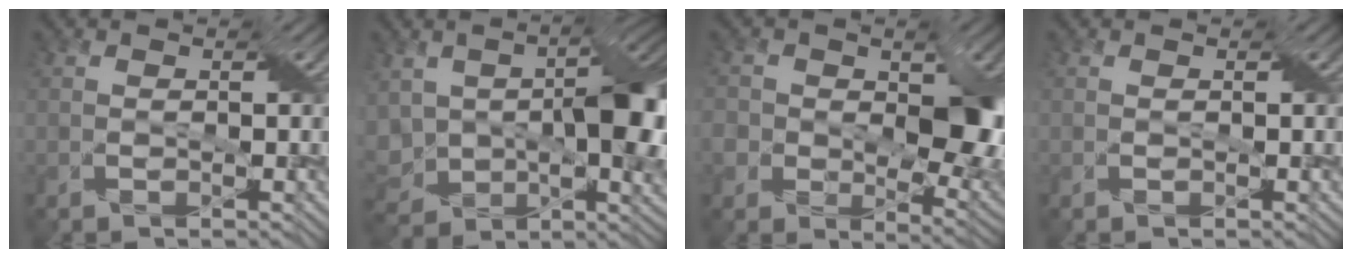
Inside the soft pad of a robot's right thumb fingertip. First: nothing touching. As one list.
[{"total": 14.5, "force": [-0.1, 7.8, 12.3], "torque": [-0.207, -0.006, 0.001]}, {"total": 11.0, "force": [1.6, 7.7, 7.7], "torque": [-0.117, -0.012, 0.024]}, {"total": 0.0}]